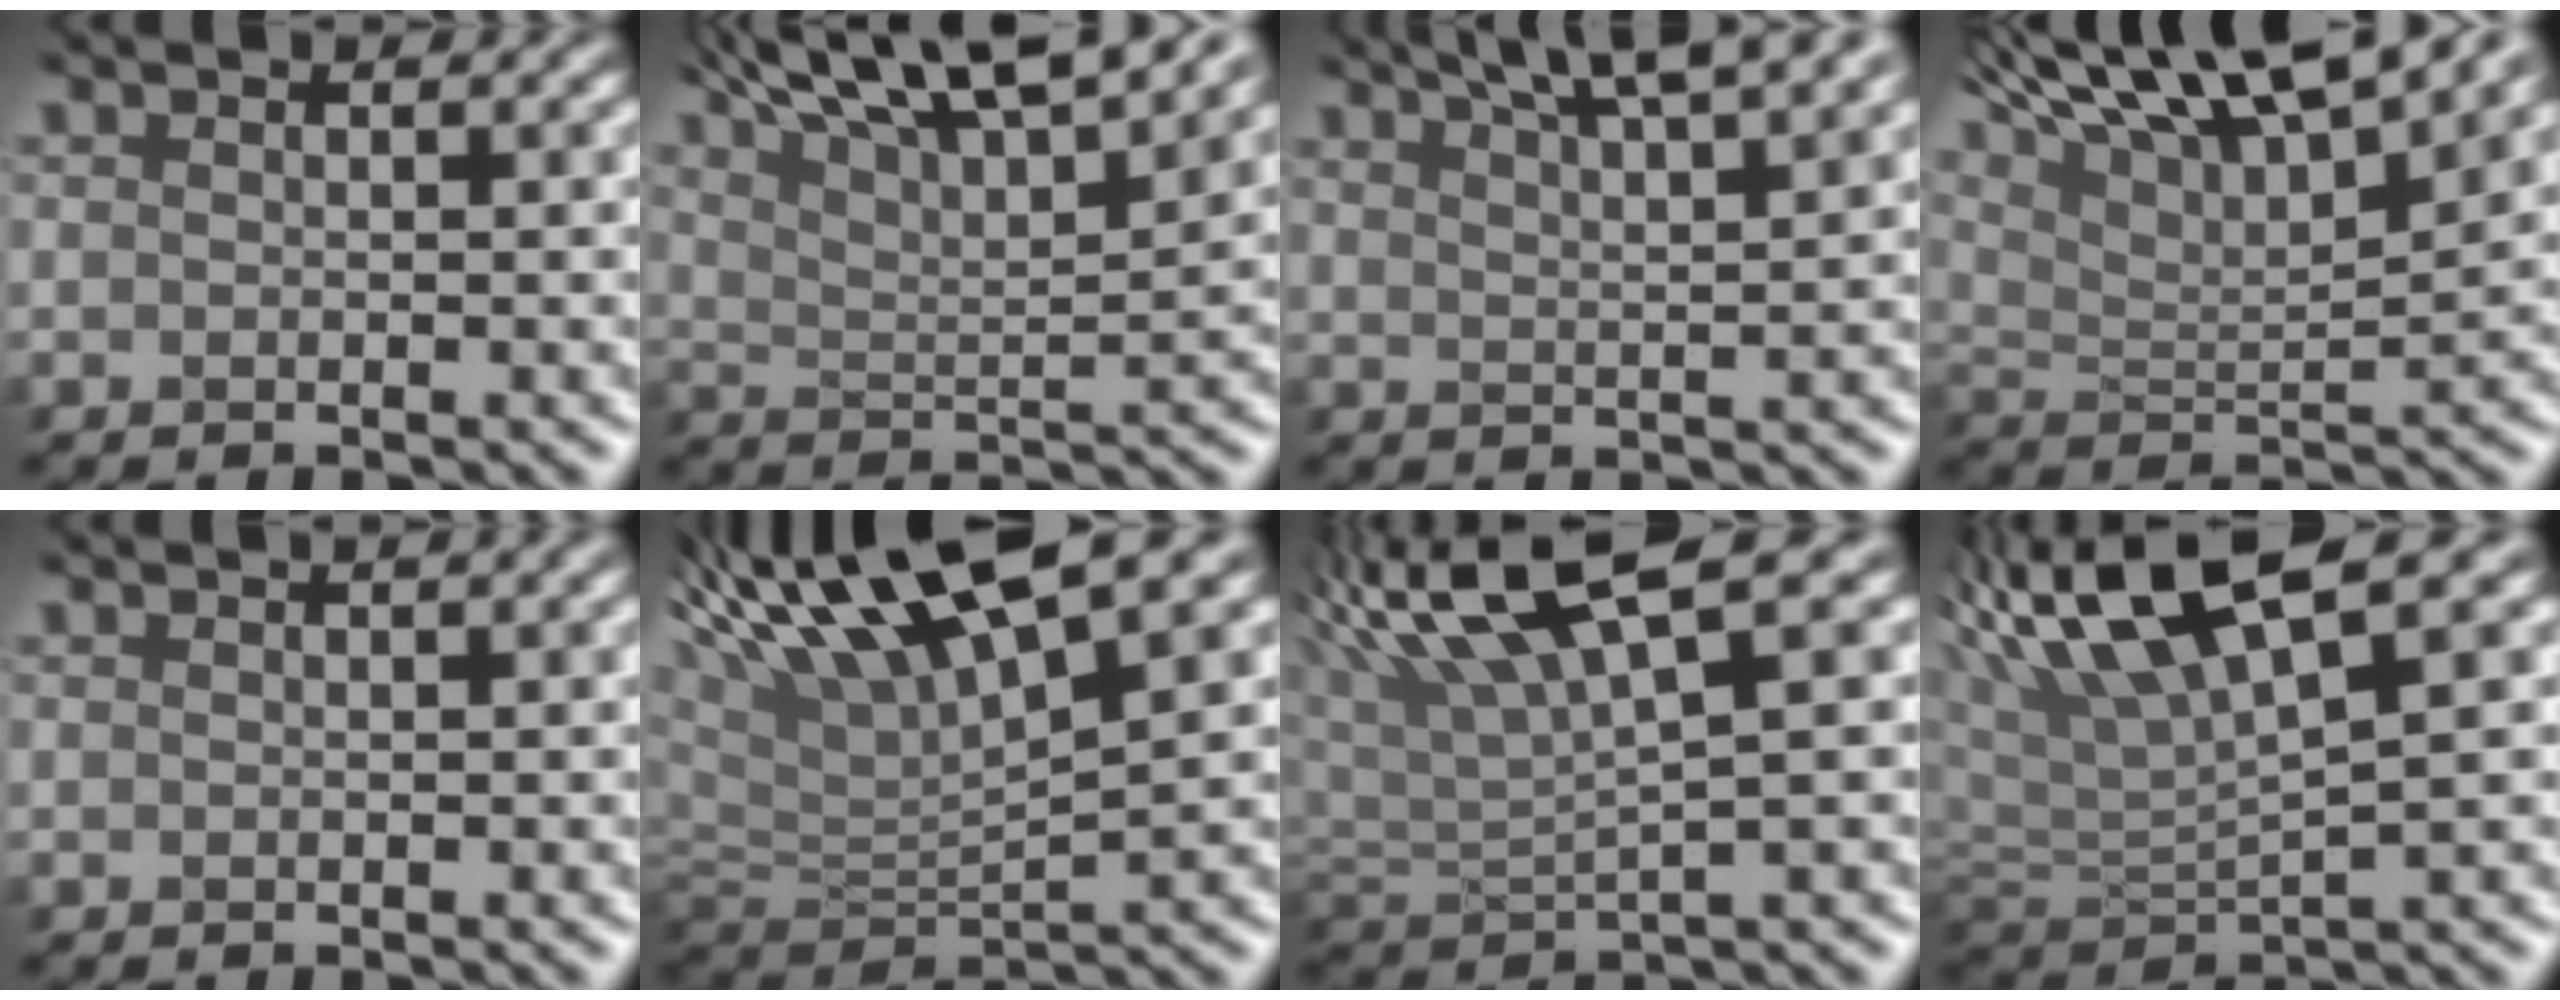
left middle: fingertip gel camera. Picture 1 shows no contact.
{"total": 13.1, "force": [9.3, 3.4, 8.6], "torque": [-0.162, 0.037, 0.132]}
{"total": 7.7, "force": [5.8, 1.4, 4.9], "torque": [-0.060, 0.031, 0.066]}
{"total": 14.0, "force": [9.5, 4.2, 9.4], "torque": [-0.198, 0.034, 0.158]}
{"total": 2.4, "force": [1.1, 1.1, 1.8], "torque": [-0.012, 0.028, 0.007]}
{"total": 11.5, "force": [6.2, 2.9, 9.3], "torque": [-0.205, 0.028, 0.129]}
{"total": 6.9, "force": [3.7, 0.9, 5.8], "torque": [-0.124, 0.022, 0.087]}
{"total": 8.5, "force": [4.3, 1.5, 7.2], "torque": [-0.154, 0.026, 0.100]}